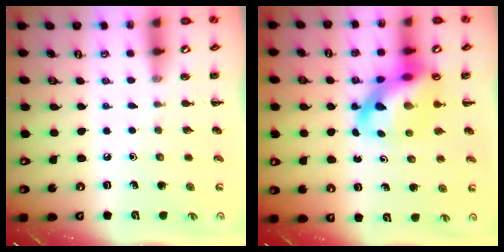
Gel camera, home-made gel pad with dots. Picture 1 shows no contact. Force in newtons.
{"total": 13.8, "press": 13.3, "slide": 3.7}